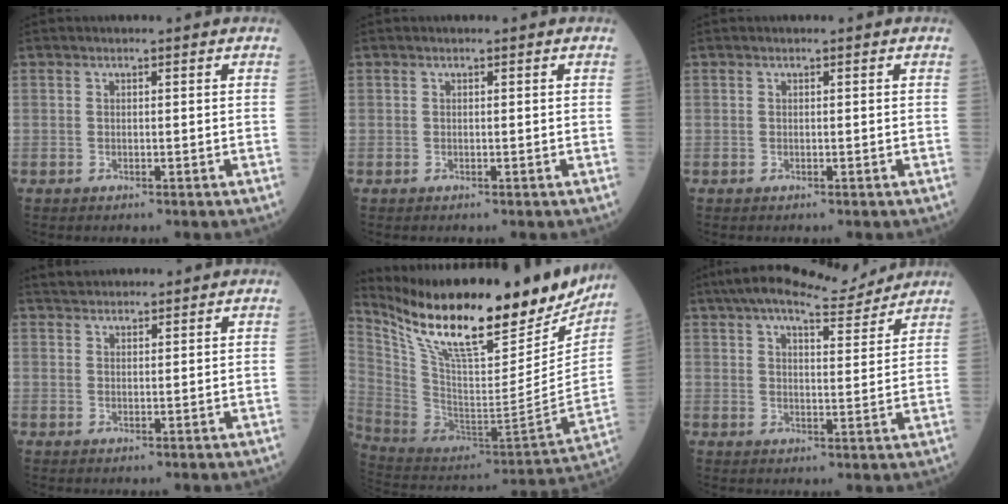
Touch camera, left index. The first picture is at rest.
{"total": 0.0}
{"total": 0.0}
{"total": 3.6, "force": [3.5, 0.8, 0.8], "torque": [-0.012, 0.031, 0.061]}
{"total": 29.5, "force": [22.5, 7.6, 17.5], "torque": [-0.299, -0.020, 0.349]}
{"total": 11.7, "force": [10.5, 1.7, 4.9], "torque": [-0.079, 0.011, 0.150]}